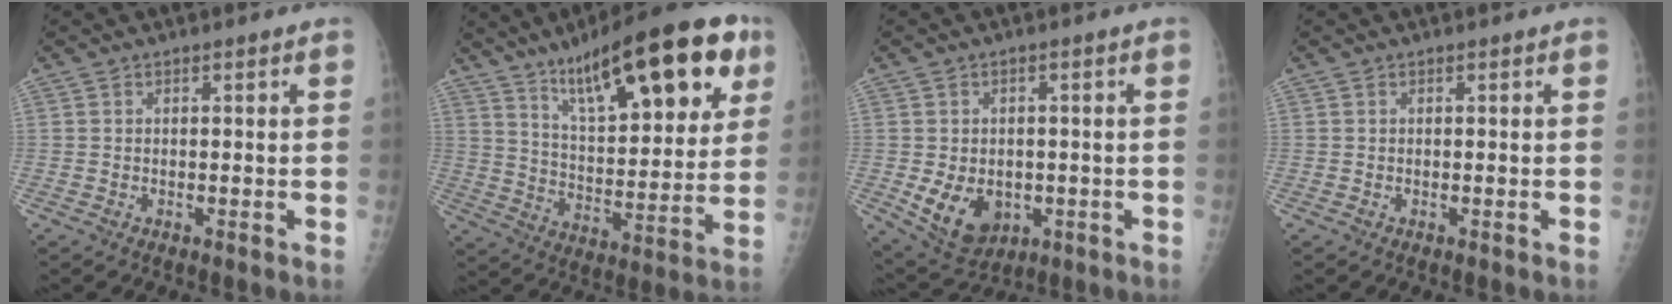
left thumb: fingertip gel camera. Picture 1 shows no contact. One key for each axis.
{"total": 25.6, "fx": 13.3, "fy": 8.6, "fz": 20.1, "tx": -0.267, "ty": -0.031, "tz": 0.211}
{"total": 9.5, "fx": -1.9, "fy": 7.1, "fz": 6.0, "tx": -0.080, "ty": -0.003, "tz": -0.011}
{"total": 0.0}